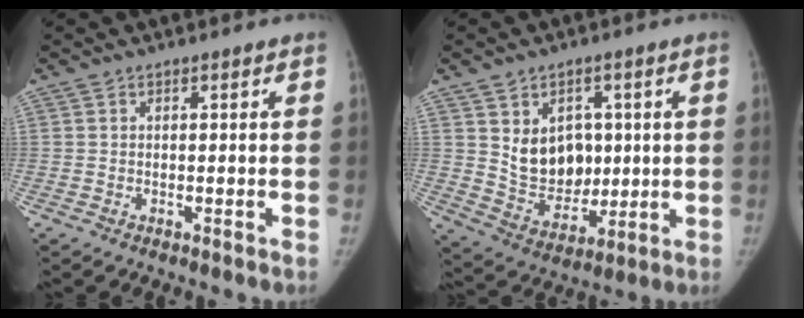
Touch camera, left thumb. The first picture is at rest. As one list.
[{"total": 11.3, "force": [2.3, 8.8, 6.7], "torque": [-0.061, -0.021, 0.059]}]